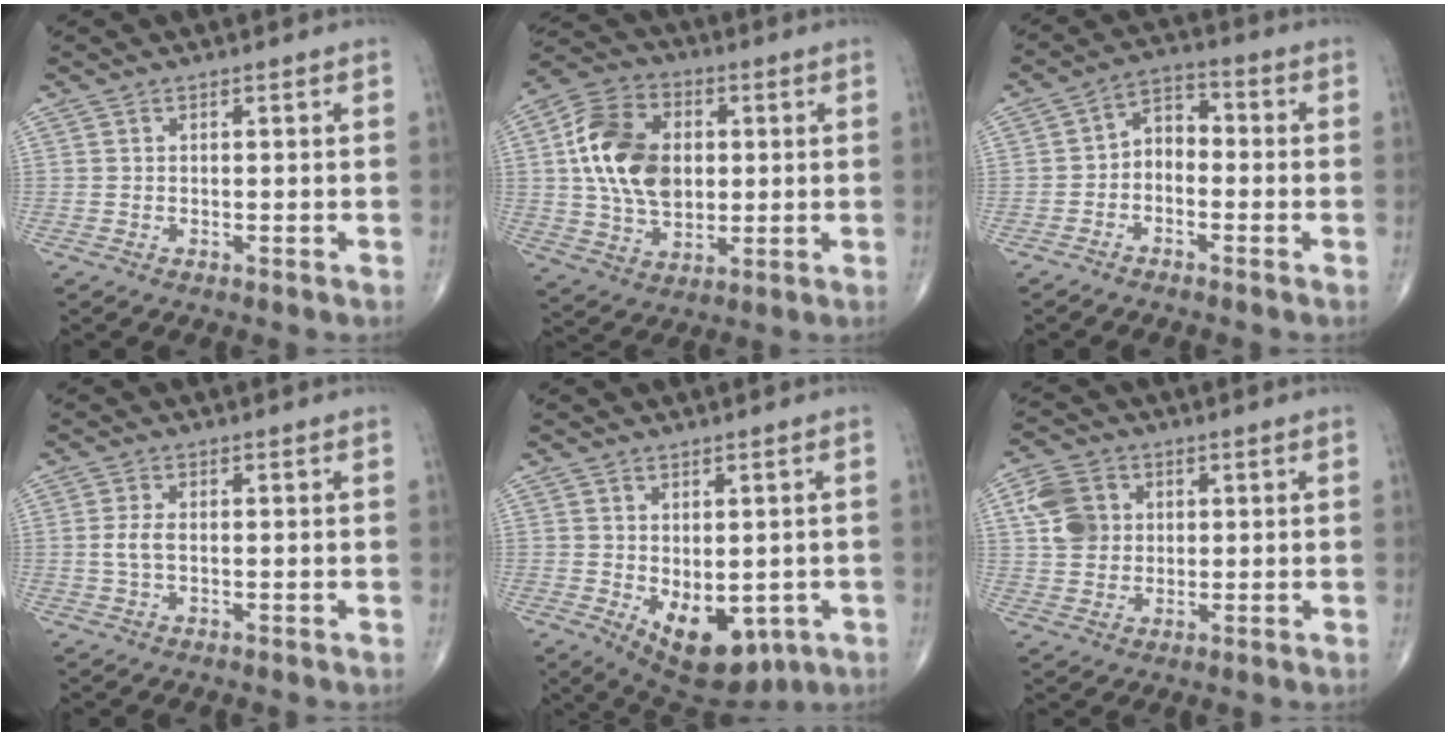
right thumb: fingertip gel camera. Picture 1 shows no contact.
{"total": 16.6, "force": [2.0, 11.5, 11.8], "torque": [-0.193, 0.008, 0.035]}
{"total": 5.4, "force": [-1.4, 3.8, 3.6], "torque": [-0.042, 0.033, -0.041]}
{"total": 2.4, "force": [-0.1, 1.1, 2.1], "torque": [-0.055, 0.001, -0.003]}
{"total": 12.0, "force": [-3.4, 7.0, 9.2], "torque": [-0.107, -0.005, -0.026]}
{"total": 8.1, "force": [1.9, 6.6, 4.2], "torque": [-0.064, 0.000, 0.032]}